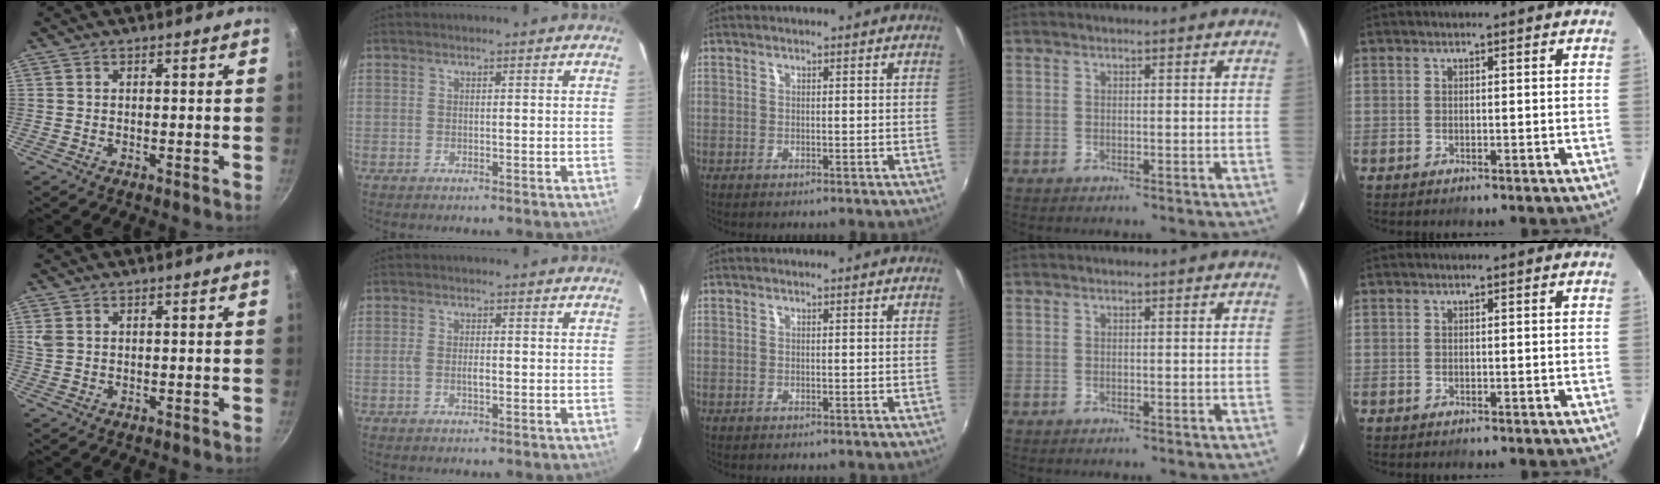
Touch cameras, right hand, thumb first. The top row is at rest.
{"thumb": {"total": 1.8, "force": [0.7, 1.3, 1.0], "torque": [-0.020, 0.003, 0.017]}, "index": {"total": 2.0, "force": [-0.5, 0.8, 1.7], "torque": [-0.036, 0.001, -0.010]}}